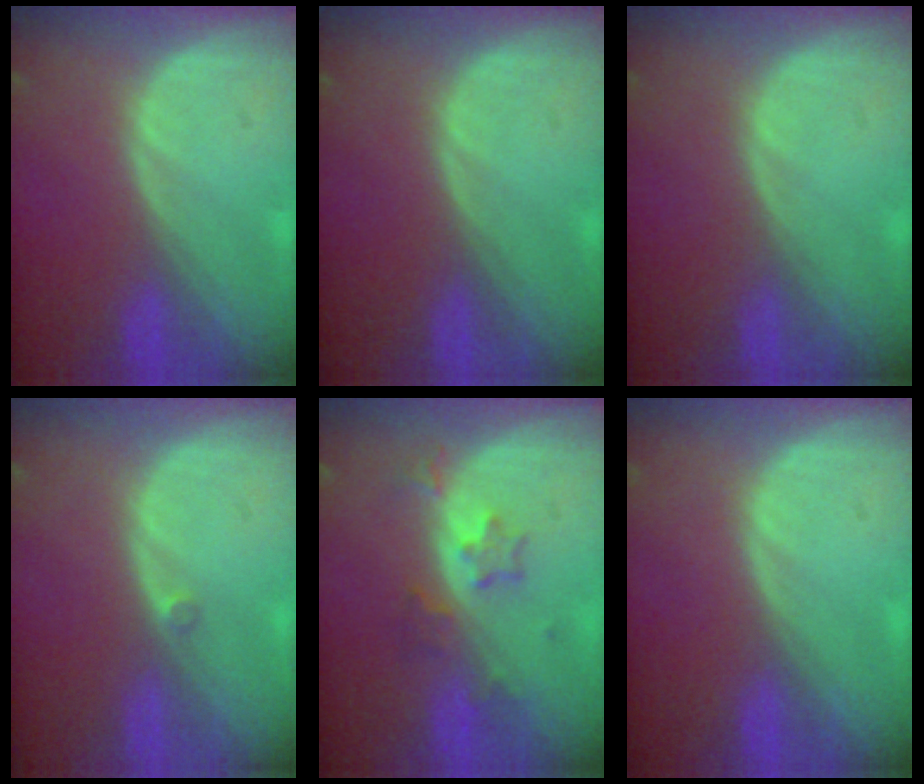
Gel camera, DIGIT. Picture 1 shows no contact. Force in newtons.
{"total": 0.0}
{"total": 0.0}
{"total": 0.7, "press": 0.6, "slide": 0.3}
{"total": 4.0, "press": 3.8, "slide": 1.4}
{"total": 0.0}